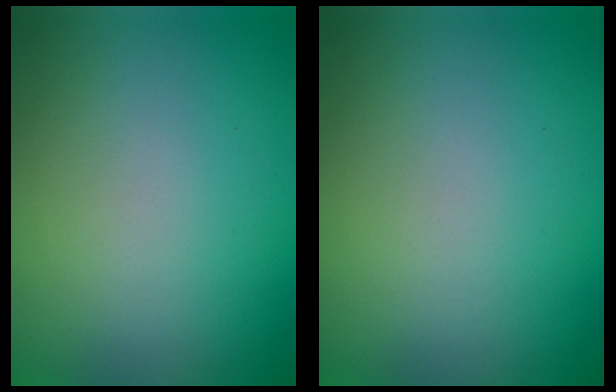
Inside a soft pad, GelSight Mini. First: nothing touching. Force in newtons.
{"total": 0.0}